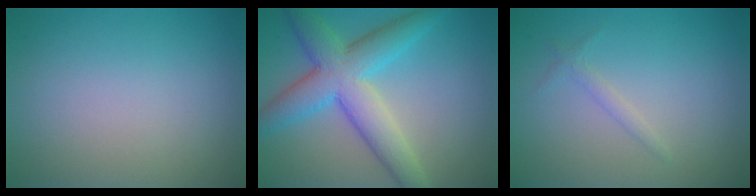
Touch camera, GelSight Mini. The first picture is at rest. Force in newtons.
{"total": 7.5, "press": 7.5, "slide": 0.1}
{"total": 0.9, "press": 0.9, "slide": 0.1}